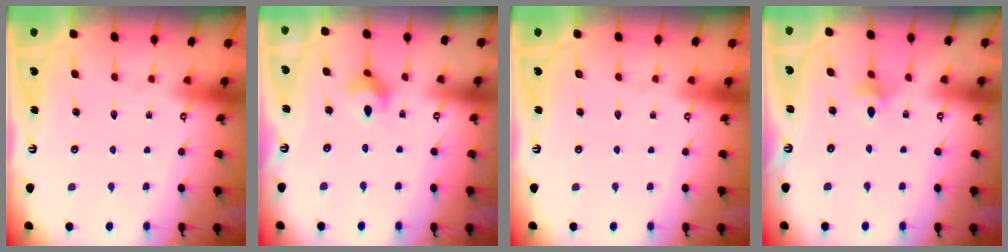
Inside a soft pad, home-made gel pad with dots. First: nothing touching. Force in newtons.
{"total": 5.7, "press": 5.4, "slide": 1.6}
{"total": 0.0}
{"total": 4.5, "press": 4.4, "slide": 0.7}